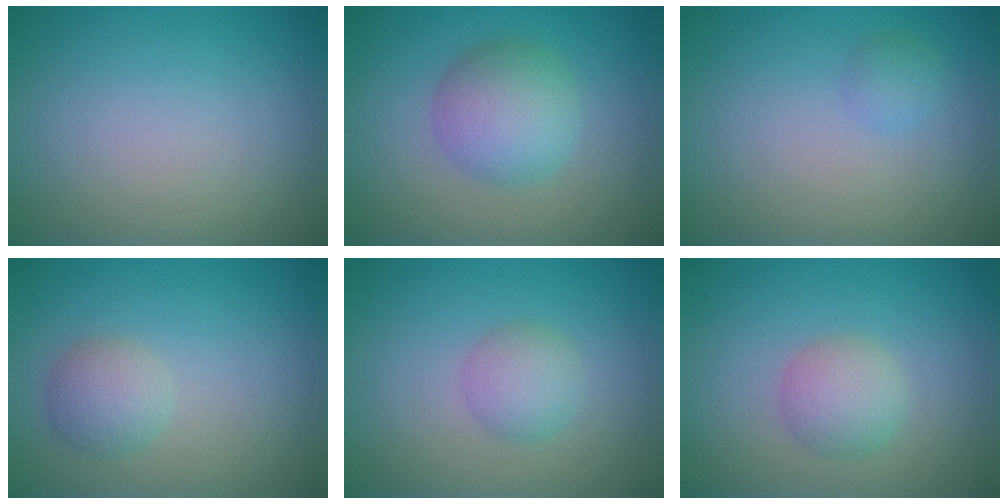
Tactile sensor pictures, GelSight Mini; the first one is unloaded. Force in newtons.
{"total": 4.7, "press": 4.7, "slide": 0.1}
{"total": 1.1, "press": 1.1, "slide": 0.1}
{"total": 2.4, "press": 2.4, "slide": 0.0}
{"total": 2.4, "press": 2.4, "slide": 0.1}
{"total": 2.7, "press": 2.7, "slide": 0.1}